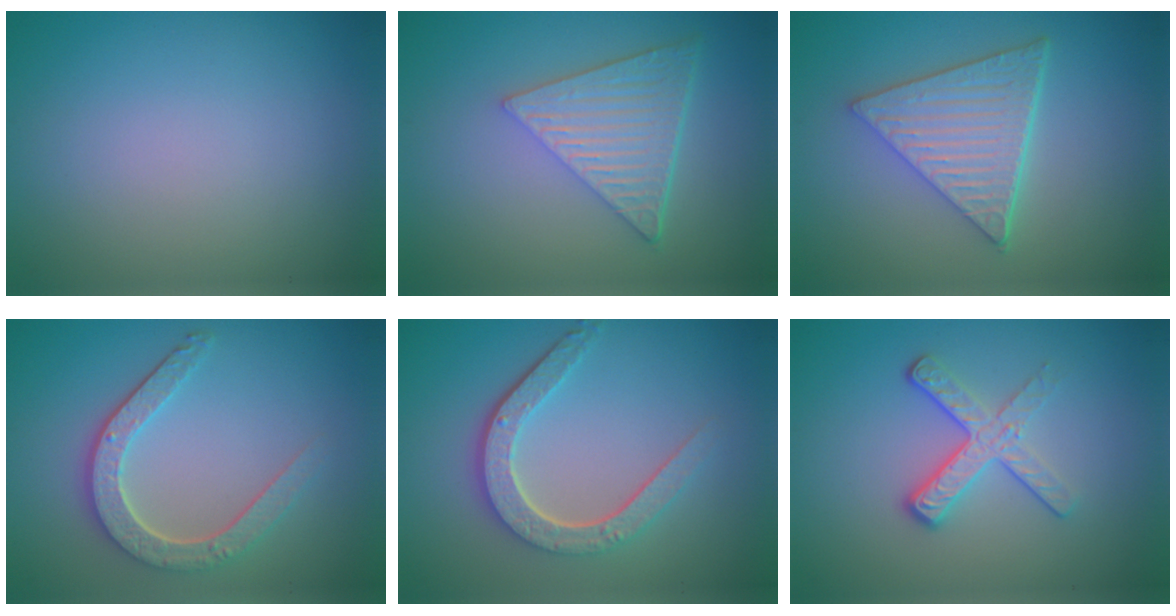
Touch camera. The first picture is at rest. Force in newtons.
{"total": 6.4, "press": 4.4, "slide": 4.7}
{"total": 6.1, "press": 4.5, "slide": 4.1}
{"total": 4.2, "press": 3.4, "slide": 2.5}
{"total": 4.7, "press": 3.6, "slide": 2.9}
{"total": 3.6, "press": 2.6, "slide": 2.5}